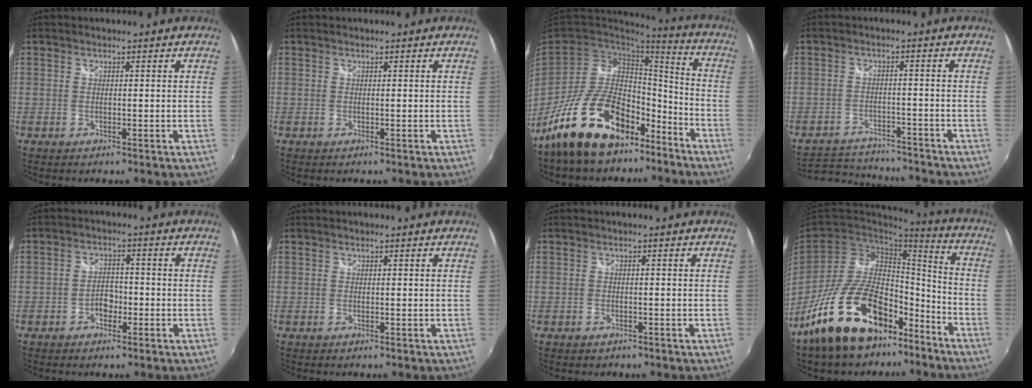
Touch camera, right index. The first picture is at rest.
{"total": 0.0}
{"total": 20.8, "force": [-13.8, 10.5, 11.5], "torque": [-0.220, 0.027, -0.212]}
{"total": 12.3, "force": [-11.4, 3.2, 3.4], "torque": [-0.089, 0.004, -0.168]}
{"total": 3.4, "force": [-1.6, 2.3, 1.9], "torque": [-0.035, 0.007, -0.027]}
{"total": 0.0}
{"total": 1.5, "force": [-1.0, 1.1, 0.3], "torque": [-0.011, -0.002, -0.014]}
{"total": 21.5, "force": [-14.7, 10.5, 11.6], "torque": [-0.216, 0.030, -0.226]}